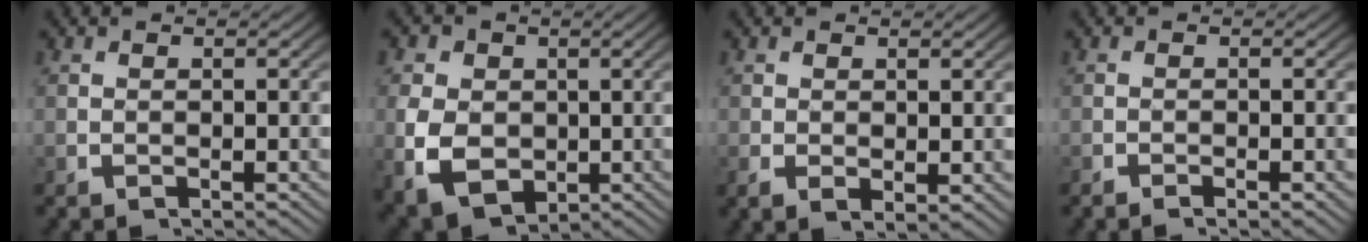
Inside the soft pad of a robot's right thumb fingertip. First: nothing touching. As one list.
[{"total": 8.4, "force": [-1.6, 6.7, 4.8], "torque": [-0.125, -0.057, 0.003]}, {"total": 1.2, "force": [0.5, 0.6, 0.9], "torque": [-0.018, -0.009, 0.017]}, {"total": 0.7, "force": [-0.7, 0.1, 0.3], "torque": [0.000, -0.003, -0.016]}]